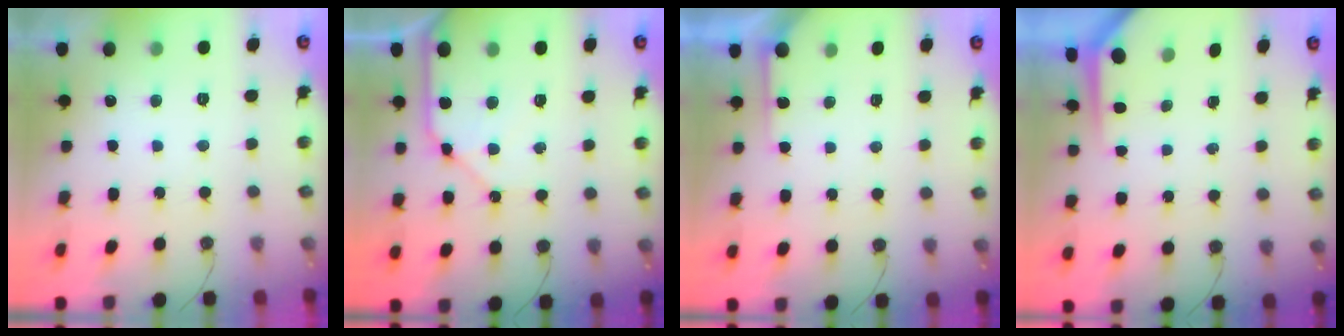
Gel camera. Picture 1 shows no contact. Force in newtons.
{"total": 10.3, "press": 10.2, "slide": 1.2}
{"total": 4.9, "press": 4.8, "slide": 0.7}
{"total": 3.9, "press": 3.9, "slide": 0.2}